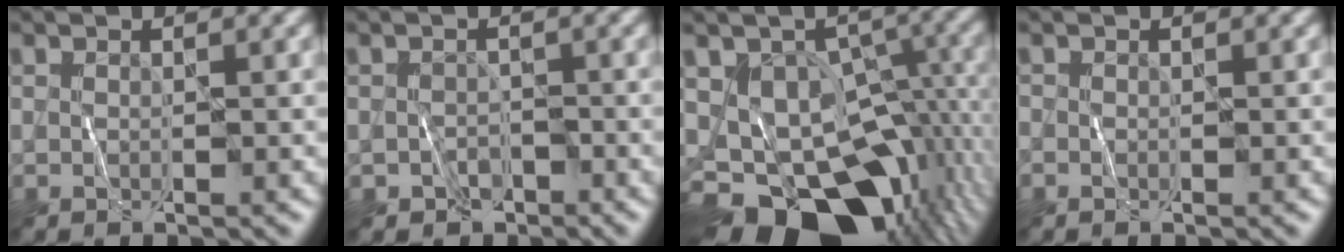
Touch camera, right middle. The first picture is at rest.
{"total": 2.1, "force": [-1.4, 1.5, 0.5], "torque": [-0.008, -0.004, -0.026]}
{"total": 15.6, "force": [-7.2, 10.4, 9.0], "torque": [-0.132, -0.015, -0.088]}
{"total": 1.2, "force": [-0.4, 1.0, 0.4], "torque": [-0.005, -0.002, -0.007]}